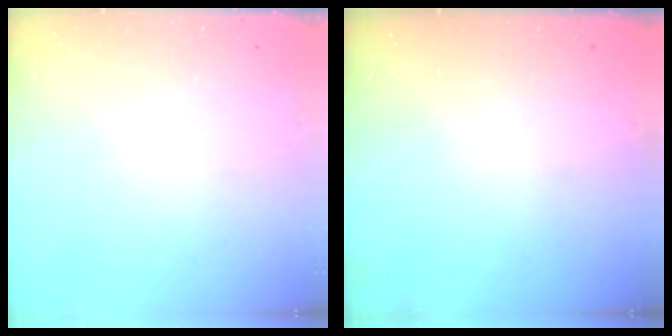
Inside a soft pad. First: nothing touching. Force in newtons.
{"total": 0.0}